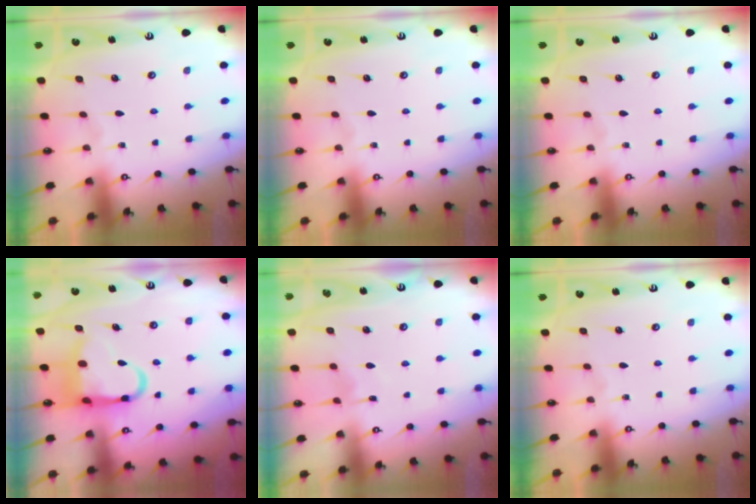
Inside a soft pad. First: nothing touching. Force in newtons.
{"total": 0.0}
{"total": 0.0}
{"total": 12.2, "press": 12.1, "slide": 1.9}
{"total": 4.7, "press": 4.6, "slide": 0.6}
{"total": 0.0}